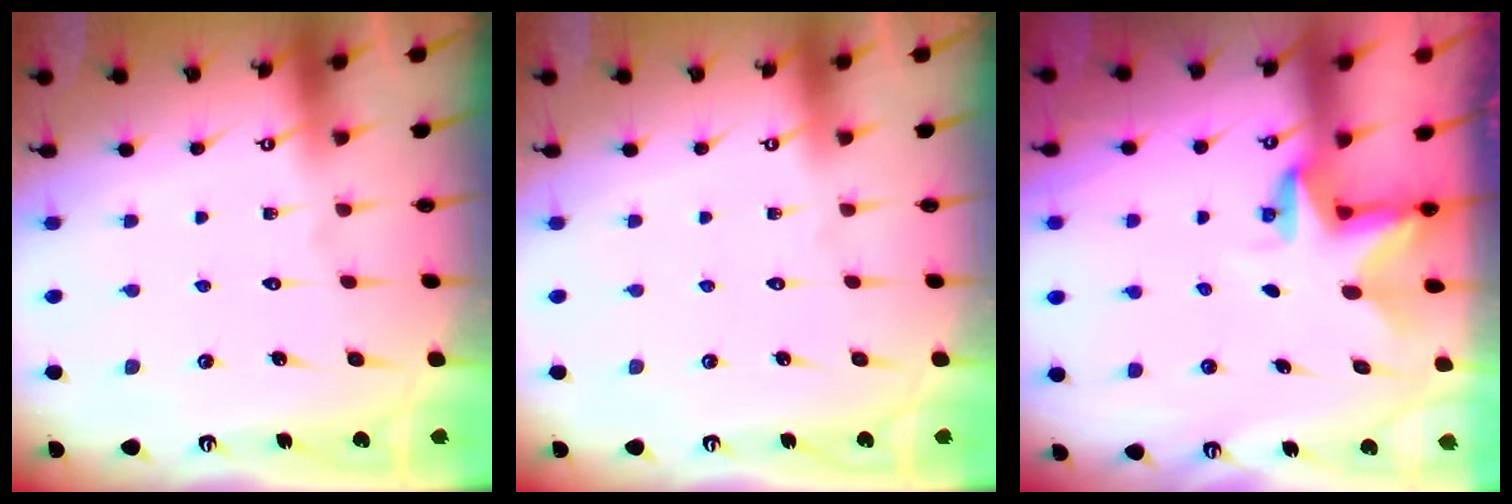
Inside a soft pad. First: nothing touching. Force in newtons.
{"total": 0.0}
{"total": 2.9, "press": 2.9, "slide": 0.2}